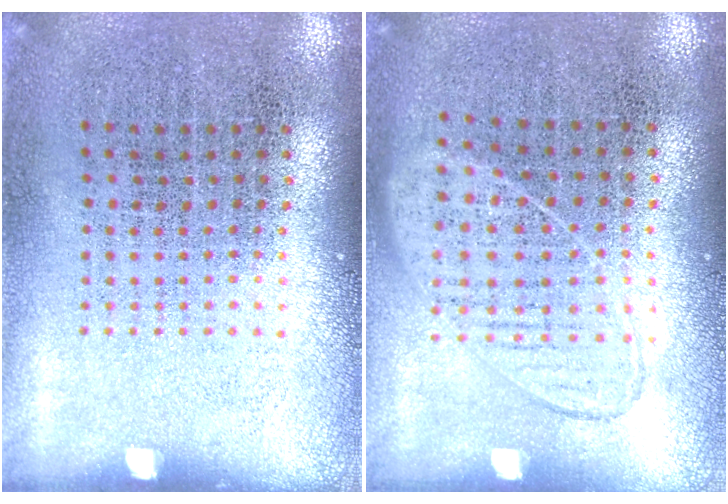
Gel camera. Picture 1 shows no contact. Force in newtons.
{"total": 0.9, "press": 0.8, "slide": 0.4}